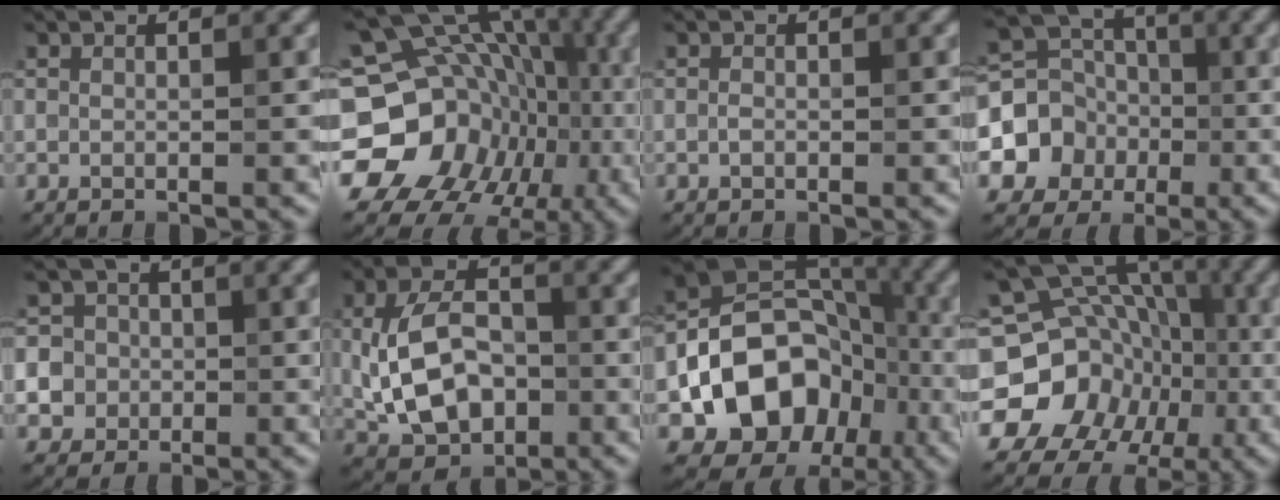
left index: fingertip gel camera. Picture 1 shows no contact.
{"total": 19.9, "force": [-4.8, 17.1, 9.1], "torque": [-0.154, -0.008, -0.091]}
{"total": 0.6, "force": [-0.2, 0.4, 0.4], "torque": [-0.010, 0.000, -0.004]}
{"total": 5.6, "force": [-1.4, 5.1, 1.9], "torque": [-0.022, 0.004, -0.037]}
{"total": 9.1, "force": [-1.5, 8.6, 2.6], "torque": [-0.056, 0.010, -0.048]}
{"total": 8.0, "force": [-0.7, 5.3, 6.0], "torque": [-0.119, 0.000, -0.014]}
{"total": 11.6, "force": [-3.8, 8.9, 6.4], "torque": [-0.087, 0.006, -0.072]}
{"total": 16.9, "force": [-4.7, 15.0, 6.1], "torque": [-0.130, -0.009, -0.086]}